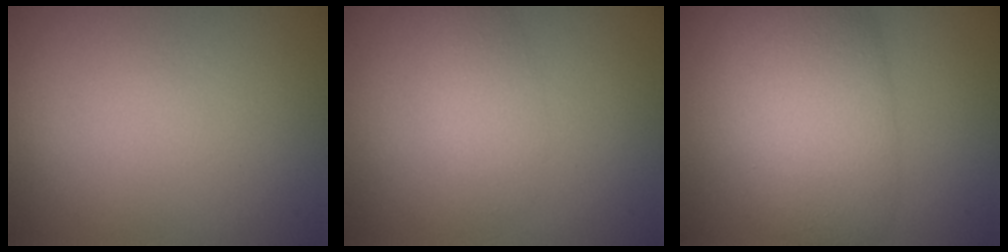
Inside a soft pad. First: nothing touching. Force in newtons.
{"total": 1.8, "press": 1.8, "slide": 0.1}
{"total": 7.9, "press": 7.9, "slide": 0.2}